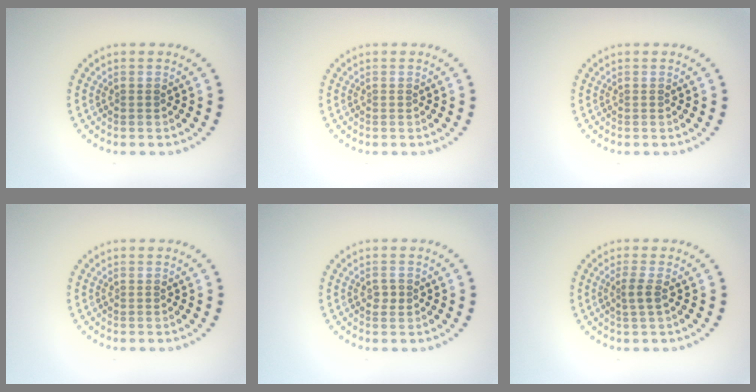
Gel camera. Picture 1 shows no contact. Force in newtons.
{"total": 0.0}
{"total": 0.0}
{"total": 0.0}
{"total": 1.0, "press": 1.0, "slide": 0.2}
{"total": 1.4, "press": 1.1, "slide": 0.8}